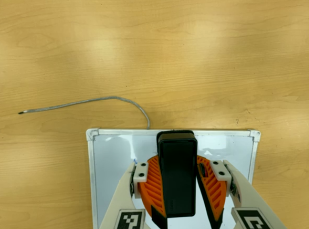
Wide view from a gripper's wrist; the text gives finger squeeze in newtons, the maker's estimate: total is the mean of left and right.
{"total": 9.4, "left": 9.1, "right": 9.8}